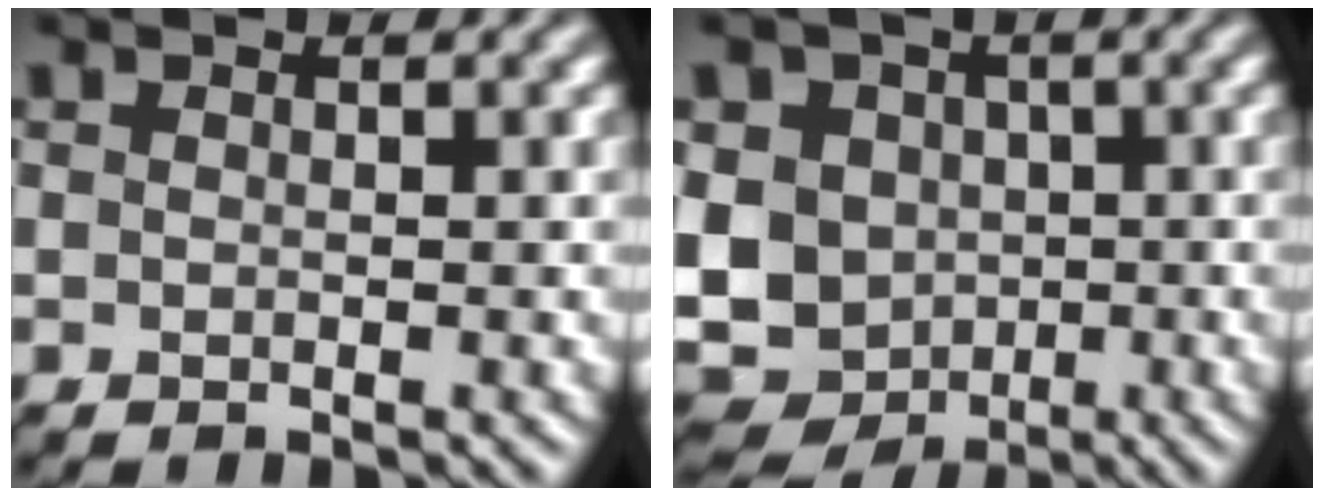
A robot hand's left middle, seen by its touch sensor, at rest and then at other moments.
{"total": 9.8, "force": [-1.3, 8.4, 5.0], "torque": [-0.087, -0.007, -0.037]}